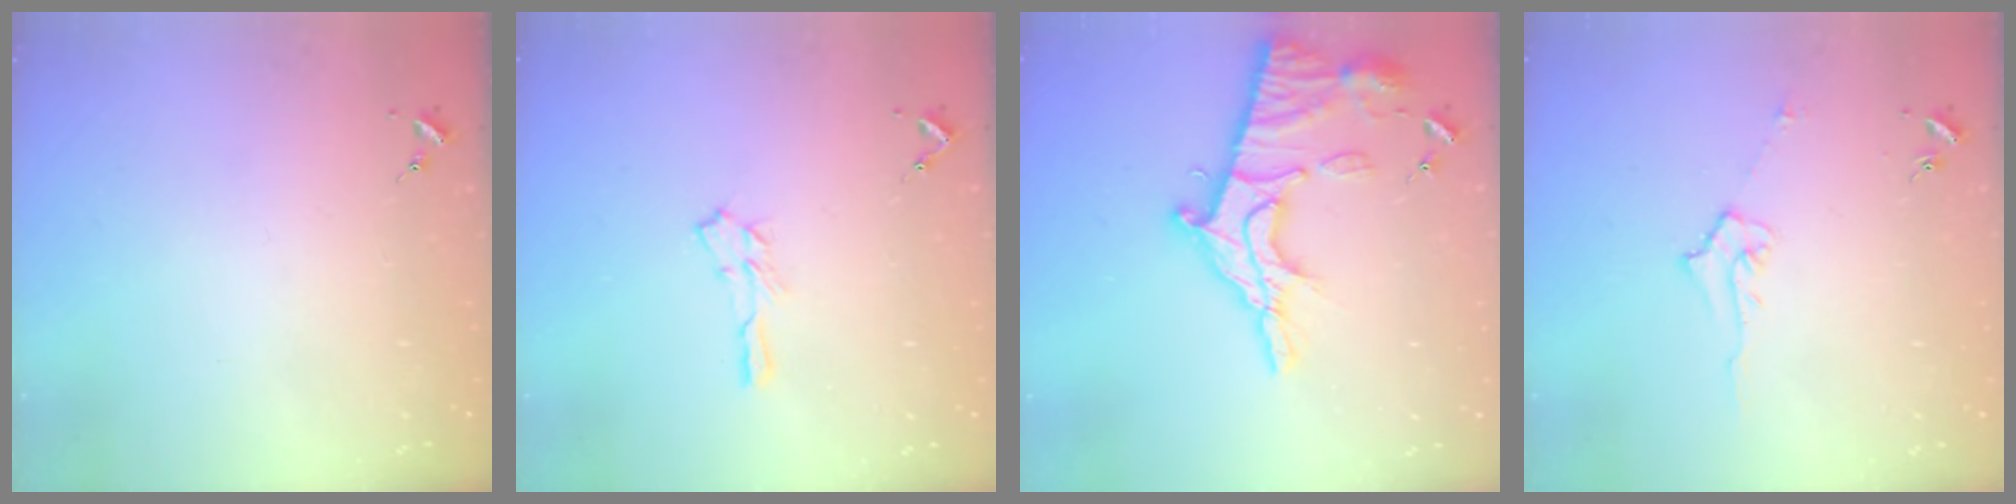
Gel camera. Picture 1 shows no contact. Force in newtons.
{"total": 5.1, "press": 5.1, "slide": 0.6}
{"total": 19.8, "press": 19.8, "slide": 1.8}
{"total": 5.1, "press": 5.0, "slide": 0.6}